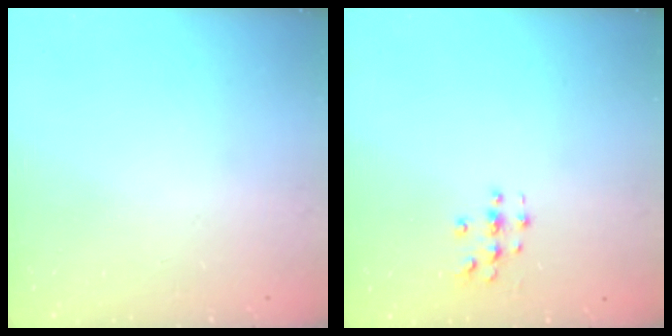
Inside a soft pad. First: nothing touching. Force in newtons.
{"total": 3.0, "press": 3.0, "slide": 0.1}